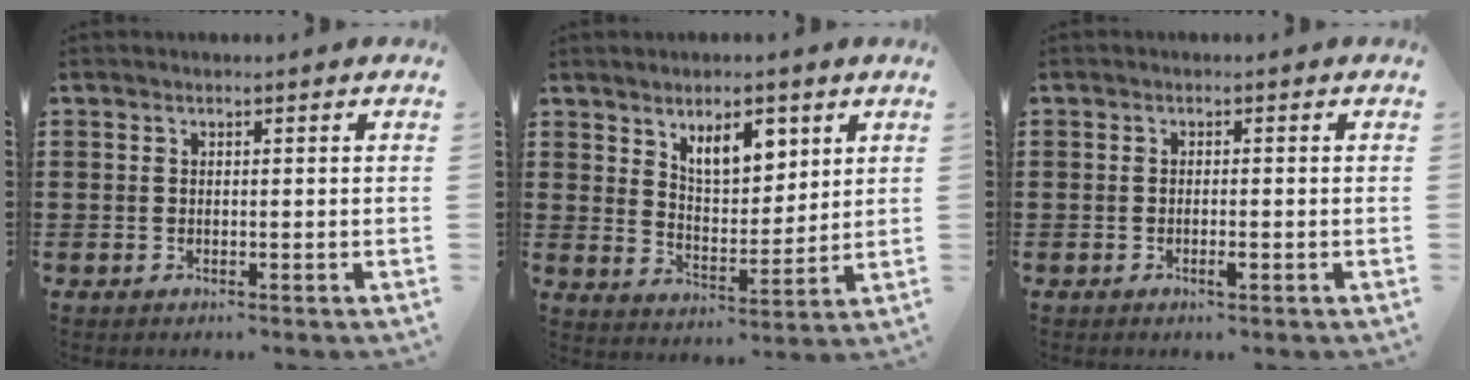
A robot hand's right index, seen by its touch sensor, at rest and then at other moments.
{"total": 7.3, "force": [4.4, 3.4, 4.6], "torque": [-0.080, -0.004, 0.076]}
{"total": 1.4, "force": [-0.7, 0.2, 1.2], "torque": [-0.030, -0.005, -0.013]}